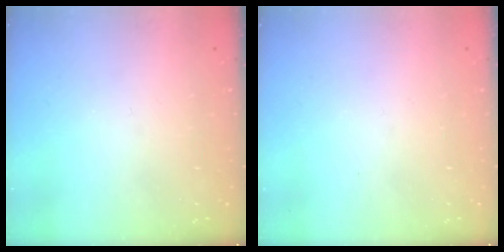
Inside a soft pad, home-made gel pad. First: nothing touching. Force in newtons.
{"total": 1.8, "press": 1.8, "slide": 0.1}